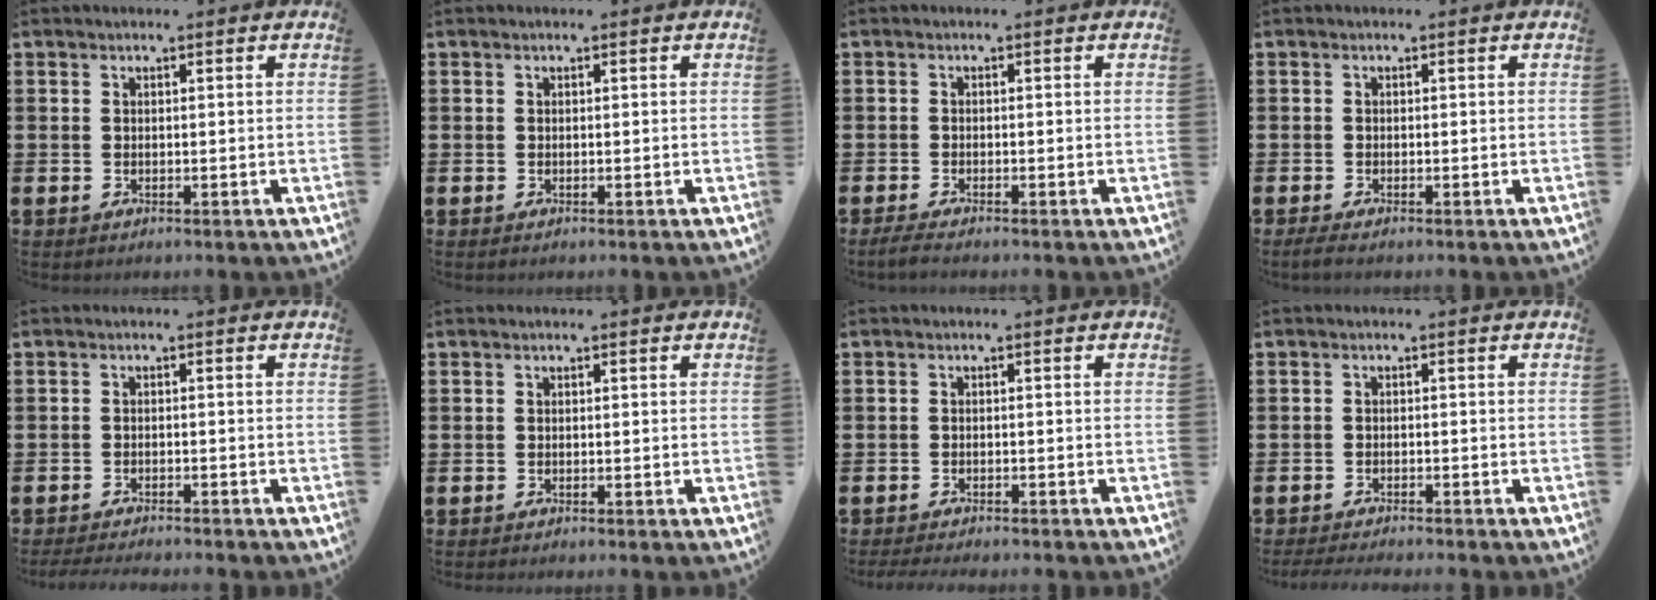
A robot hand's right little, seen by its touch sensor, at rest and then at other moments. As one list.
[{"total": 0.0}, {"total": 0.9, "force": [-0.7, 0.0, 0.7], "torque": [-0.011, -0.002, -0.013]}, {"total": 0.5, "force": [-0.3, 0.0, 0.5], "torque": [-0.008, -0.002, -0.005]}, {"total": 1.5, "force": [-1.5, -0.1, 0.3], "torque": [-0.005, 0.002, -0.029]}, {"total": 0.0}, {"total": 1.1, "force": [-1.1, 0.0, 0.1], "torque": [-0.004, -0.001, -0.022]}, {"total": 1.5, "force": [-1.4, -0.1, 0.3], "torque": [-0.005, 0.002, -0.028]}]